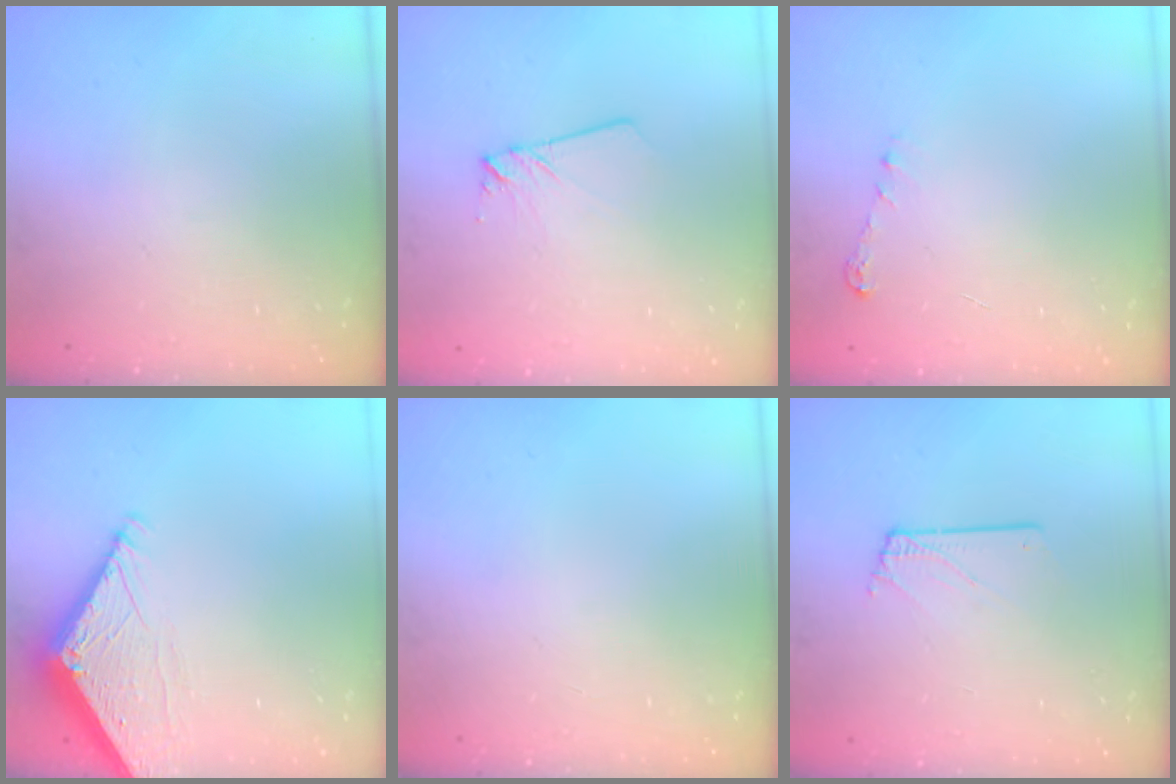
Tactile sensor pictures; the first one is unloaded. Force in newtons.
{"total": 3.5, "press": 3.5, "slide": 0.4}
{"total": 4.0, "press": 3.9, "slide": 0.5}
{"total": 7.2, "press": 7.2, "slide": 0.3}
{"total": 0.0}
{"total": 1.5, "press": 1.5, "slide": 0.1}